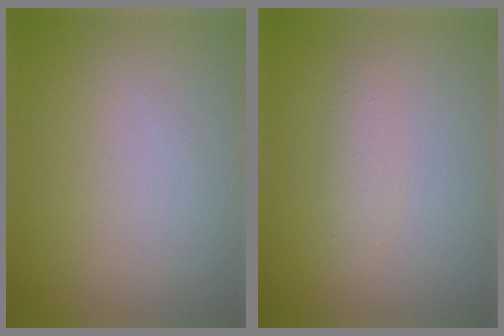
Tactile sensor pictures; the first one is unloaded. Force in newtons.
{"total": 1.4, "press": 1.4, "slide": 0.1}